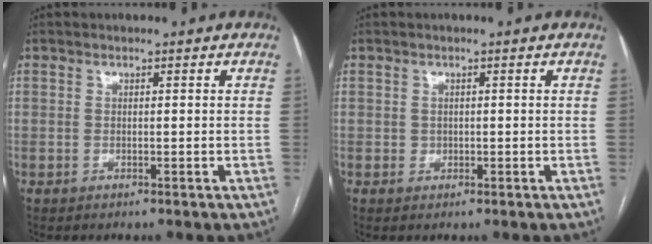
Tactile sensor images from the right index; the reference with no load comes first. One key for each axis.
{"total": 0.8, "fx": 0.0, "fy": 0.8, "fz": 0.3, "tx": -0.003, "ty": 0.002, "tz": 0.002}